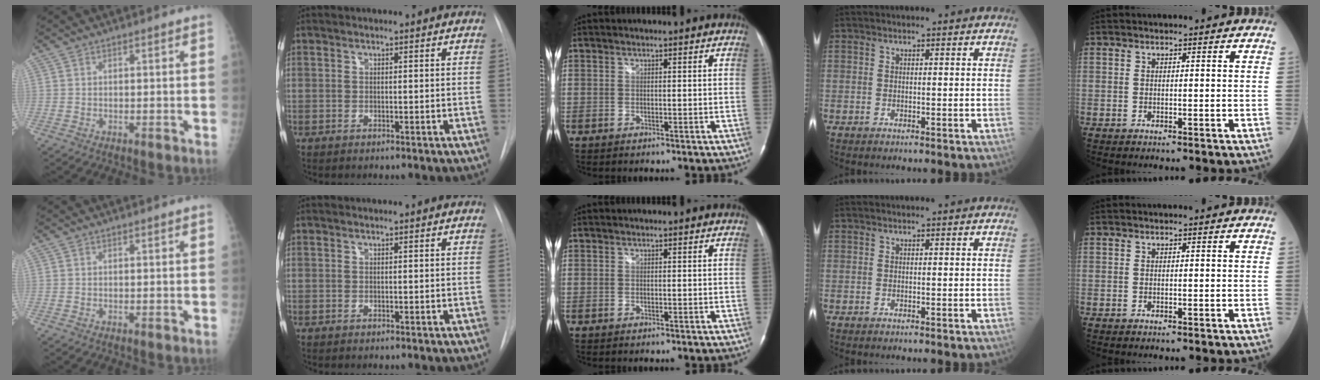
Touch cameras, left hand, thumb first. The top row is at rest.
{}